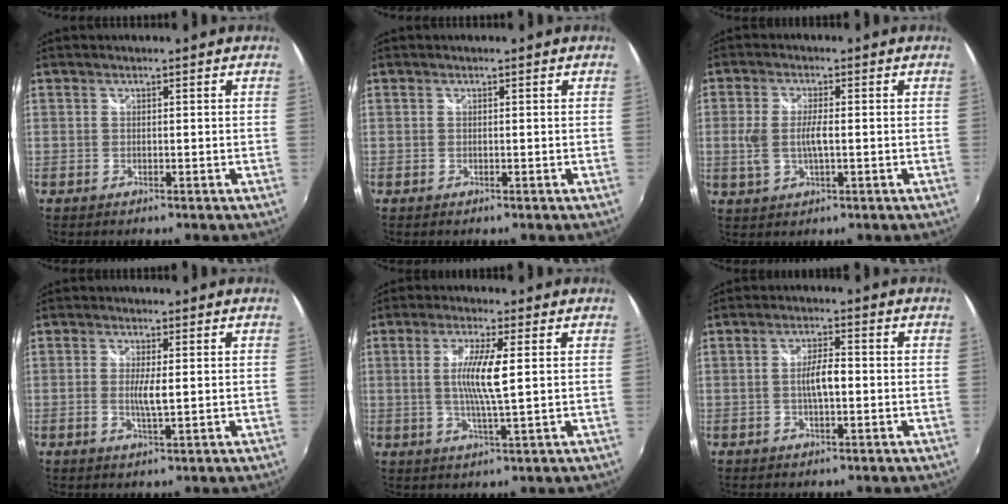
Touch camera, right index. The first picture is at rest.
{"total": 0.0}
{"total": 6.0, "force": [-0.5, 2.4, 5.5], "torque": [-0.112, -0.004, -0.009]}
{"total": 3.7, "force": [-0.1, 0.8, 3.6], "torque": [-0.071, -0.005, -0.004]}
{"total": 7.6, "force": [0.8, 0.2, 7.6], "torque": [-0.144, -0.007, 0.014]}
{"total": 4.7, "force": [-0.6, 1.3, 4.5], "torque": [-0.082, 0.004, -0.009]}